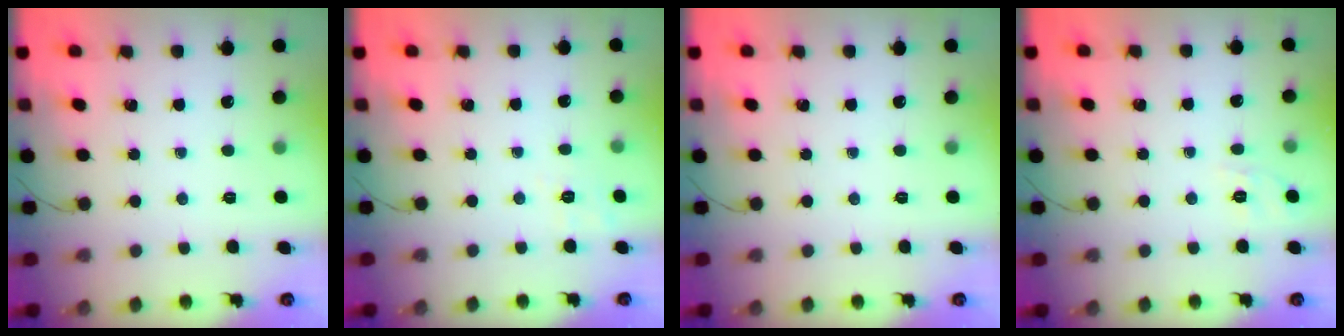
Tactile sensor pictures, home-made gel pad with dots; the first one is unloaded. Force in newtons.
{"total": 3.3, "press": 2.7, "slide": 1.9}
{"total": 0.0}
{"total": 1.6, "press": 0.0, "slide": 1.6}